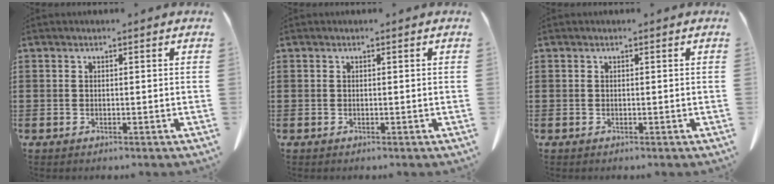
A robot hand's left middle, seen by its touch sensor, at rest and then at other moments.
{"total": 0.0}
{"total": 0.0}